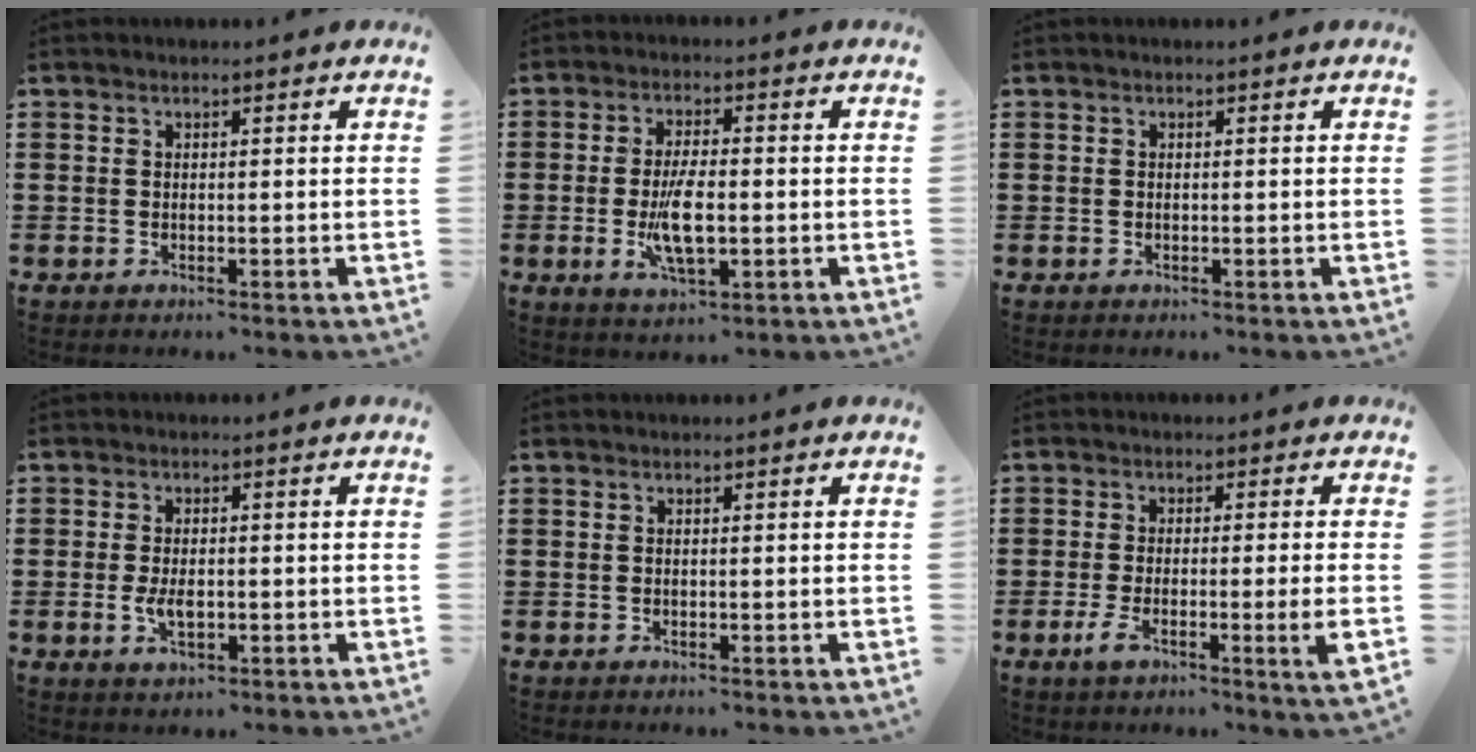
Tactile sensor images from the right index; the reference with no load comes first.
{"total": 7.5, "force": [-1.3, 2.9, 6.8], "torque": [-0.144, -0.007, -0.026]}
{"total": 0.0}
{"total": 3.5, "force": [-0.6, 1.6, 3.0], "torque": [-0.065, -0.005, -0.009]}
{"total": 0.0}
{"total": 5.8, "force": [-1.5, 0.6, 5.6], "torque": [-0.107, -0.014, -0.028]}